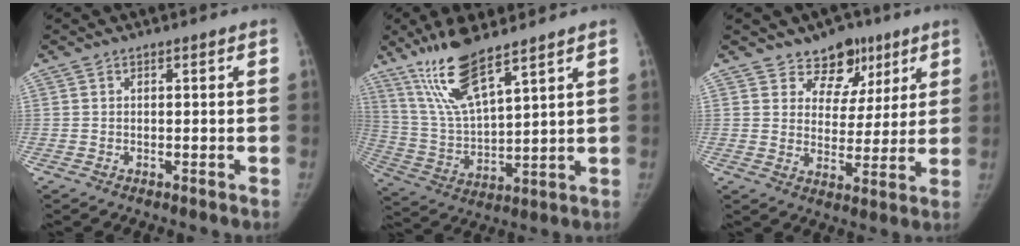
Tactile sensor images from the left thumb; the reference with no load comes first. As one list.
[{"total": 14.0, "force": [9.8, 2.8, 9.7], "torque": [-0.188, -0.048, 0.205]}, {"total": 9.3, "force": [6.2, 6.6, 2.2], "torque": [0.014, -0.030, 0.097]}]